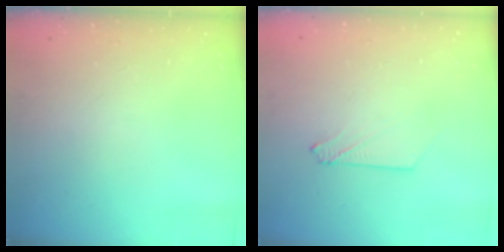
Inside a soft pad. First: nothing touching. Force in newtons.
{"total": 3.0, "press": 3.0, "slide": 0.4}